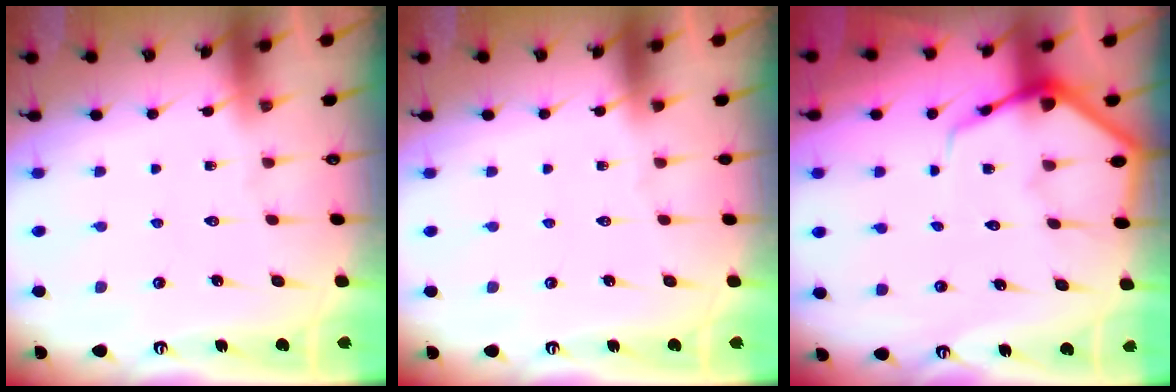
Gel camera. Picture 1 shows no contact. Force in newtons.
{"total": 0.0}
{"total": 6.7, "press": 6.7, "slide": 0.7}